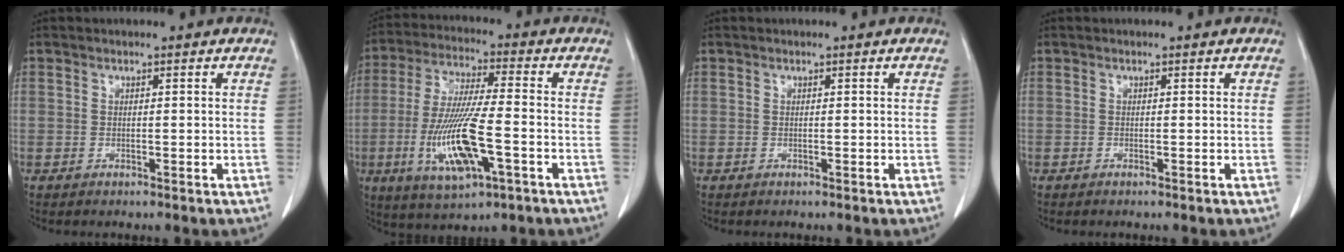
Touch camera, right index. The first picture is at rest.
{"total": 13.2, "force": [-4.1, 1.8, 12.4], "torque": [-0.256, -0.018, -0.074]}
{"total": 0.0}
{"total": 0.0}